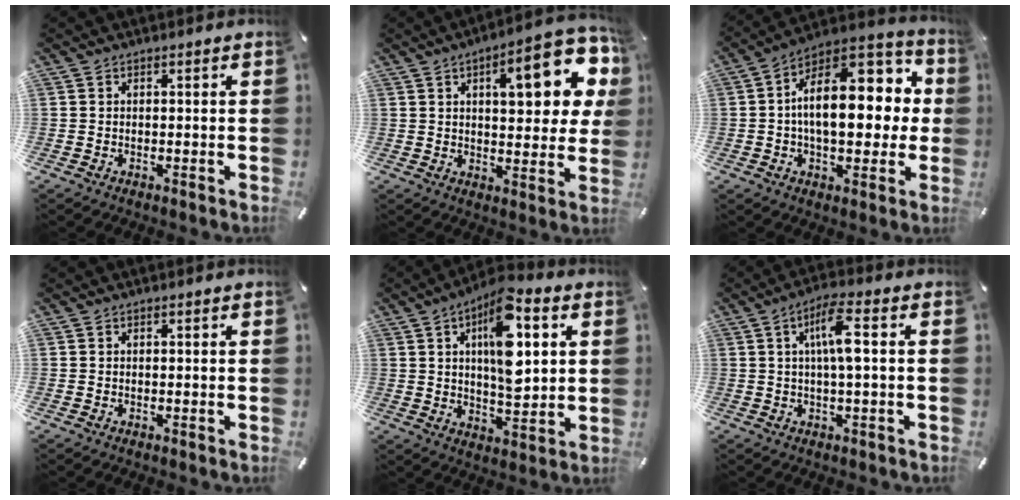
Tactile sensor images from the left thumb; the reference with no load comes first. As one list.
[{"total": 18.2, "force": [6.7, 7.2, 15.4], "torque": [-0.201, -0.020, 0.098]}, {"total": 20.6, "force": [3.1, 12.0, 16.5], "torque": [-0.230, -0.018, 0.053]}, {"total": 0.0}, {"total": 15.1, "force": [5.3, 7.1, 12.2], "torque": [-0.194, -0.018, 0.081]}, {"total": 7.8, "force": [1.2, 1.5, 7.6], "torque": [-0.148, 0.009, 0.017]}]